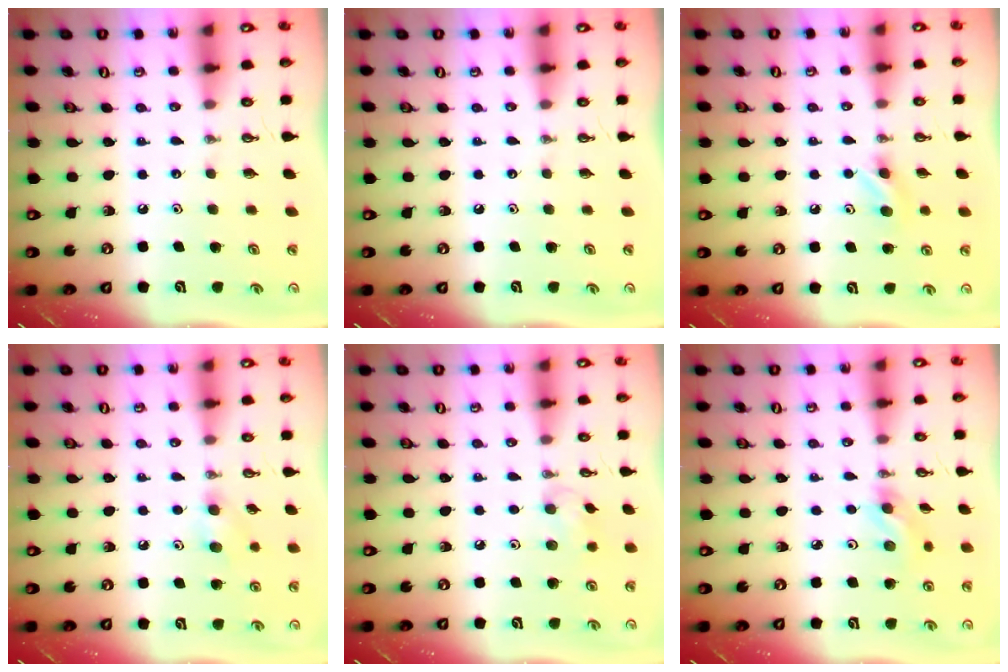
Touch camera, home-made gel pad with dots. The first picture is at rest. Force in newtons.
{"total": 0.0}
{"total": 6.8, "press": 6.6, "slide": 1.6}
{"total": 5.8, "press": 5.6, "slide": 1.5}
{"total": 8.3, "press": 8.0, "slide": 2.2}
{"total": 5.4, "press": 5.0, "slide": 2.0}